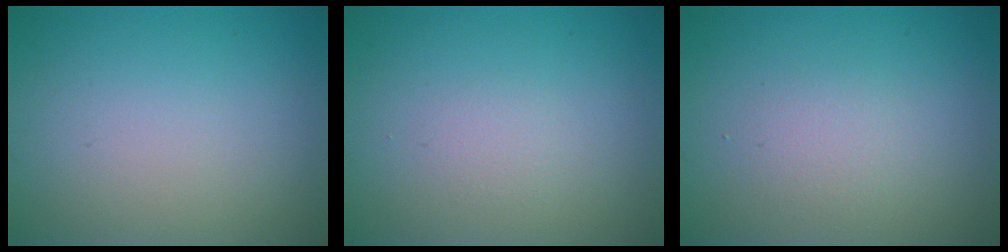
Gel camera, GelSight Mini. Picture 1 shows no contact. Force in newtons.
{"total": 0.8, "press": 0.8, "slide": 0.1}
{"total": 1.5, "press": 1.5, "slide": 0.1}